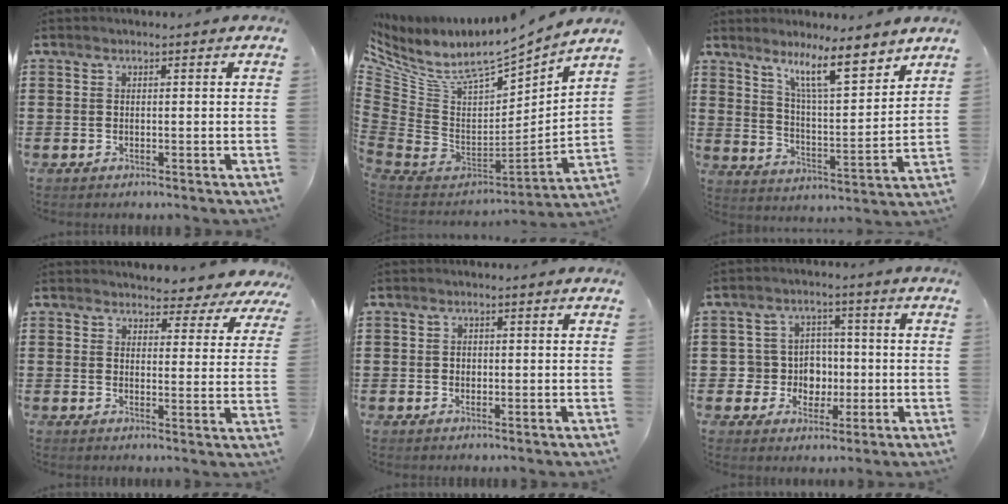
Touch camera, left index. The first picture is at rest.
{"total": 8.0, "force": [6.1, 3.3, 4.0], "torque": [-0.109, -0.058, 0.107]}
{"total": 9.8, "force": [7.6, 1.4, 6.0], "torque": [-0.114, -0.039, 0.129]}
{"total": 3.6, "force": [3.4, 1.0, 0.3], "torque": [-0.017, -0.018, 0.059]}
{"total": 0.9, "force": [0.2, 0.8, 0.5], "torque": [-0.012, 0.005, 0.003]}
{"total": 5.9, "force": [-0.3, 5.8, 1.4], "torque": [-0.044, 0.010, -0.003]}